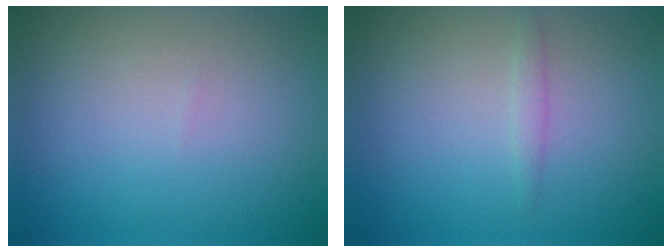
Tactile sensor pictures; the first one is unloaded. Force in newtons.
{"total": 0.8, "press": 0.8, "slide": 0.1}